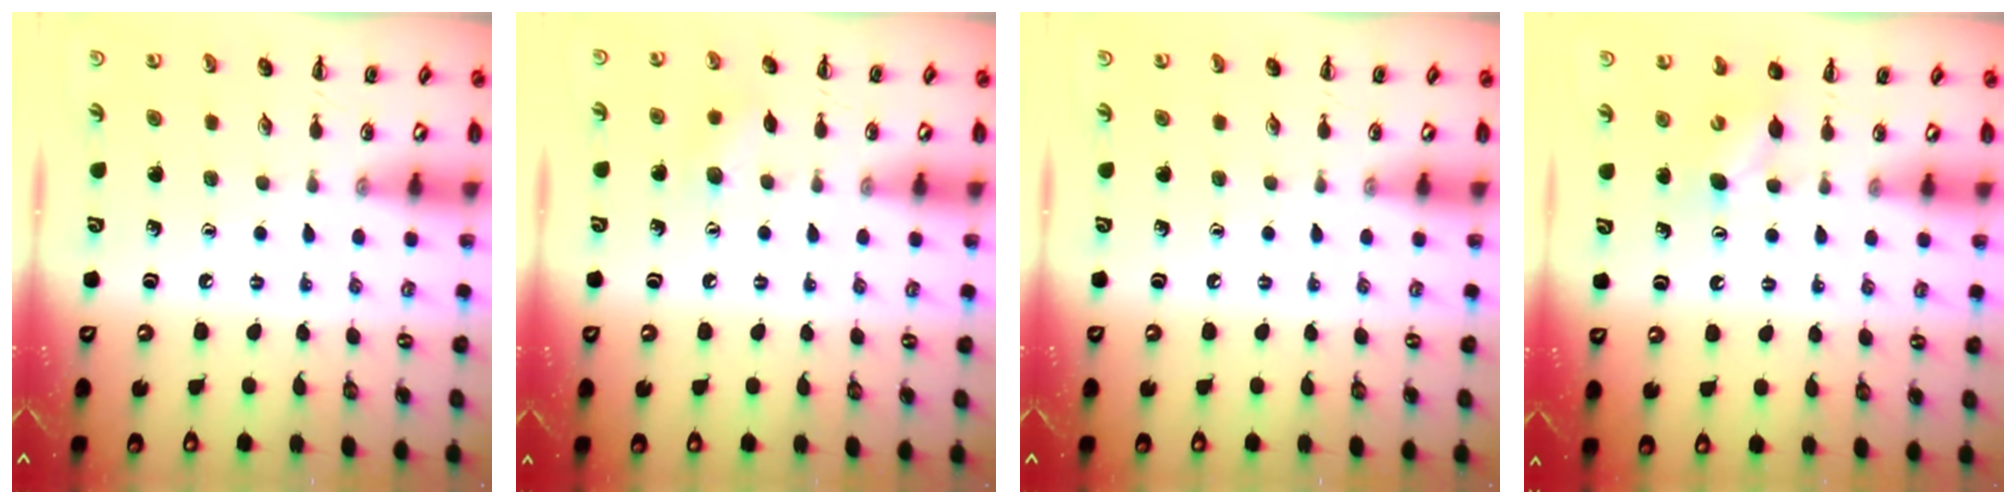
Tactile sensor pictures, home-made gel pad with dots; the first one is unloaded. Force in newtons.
{"total": 5.6, "press": 5.5, "slide": 1.4}
{"total": 0.0}
{"total": 3.7, "press": 3.6, "slide": 0.6}